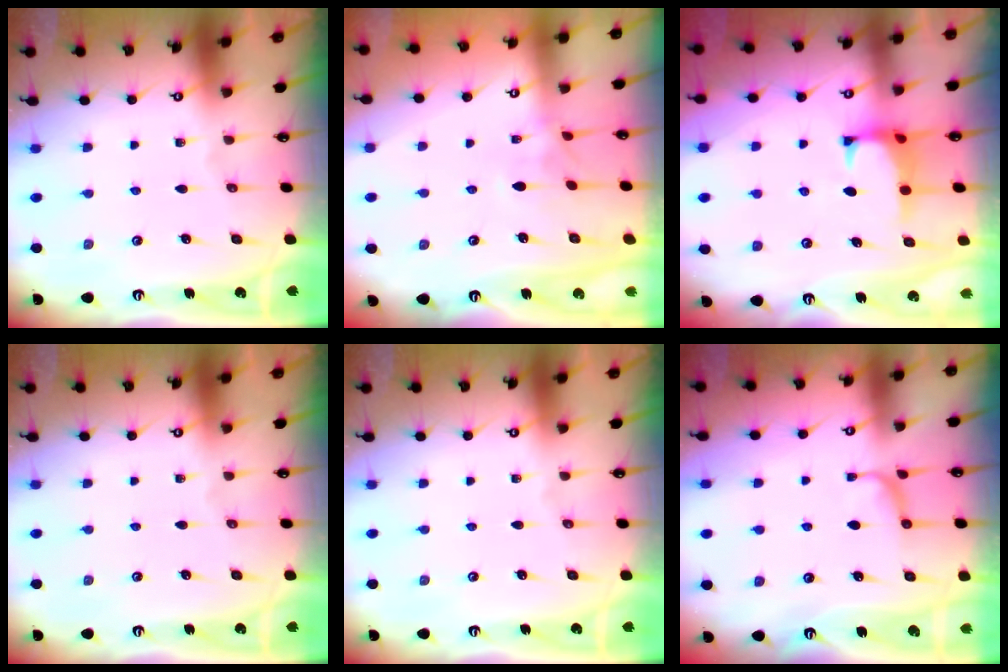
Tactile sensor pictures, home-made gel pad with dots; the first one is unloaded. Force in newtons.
{"total": 3.3, "press": 3.3, "slide": 0.7}
{"total": 1.3, "press": 1.1, "slide": 0.6}
{"total": 0.0}
{"total": 0.0}
{"total": 2.0, "press": 1.8, "slide": 0.9}